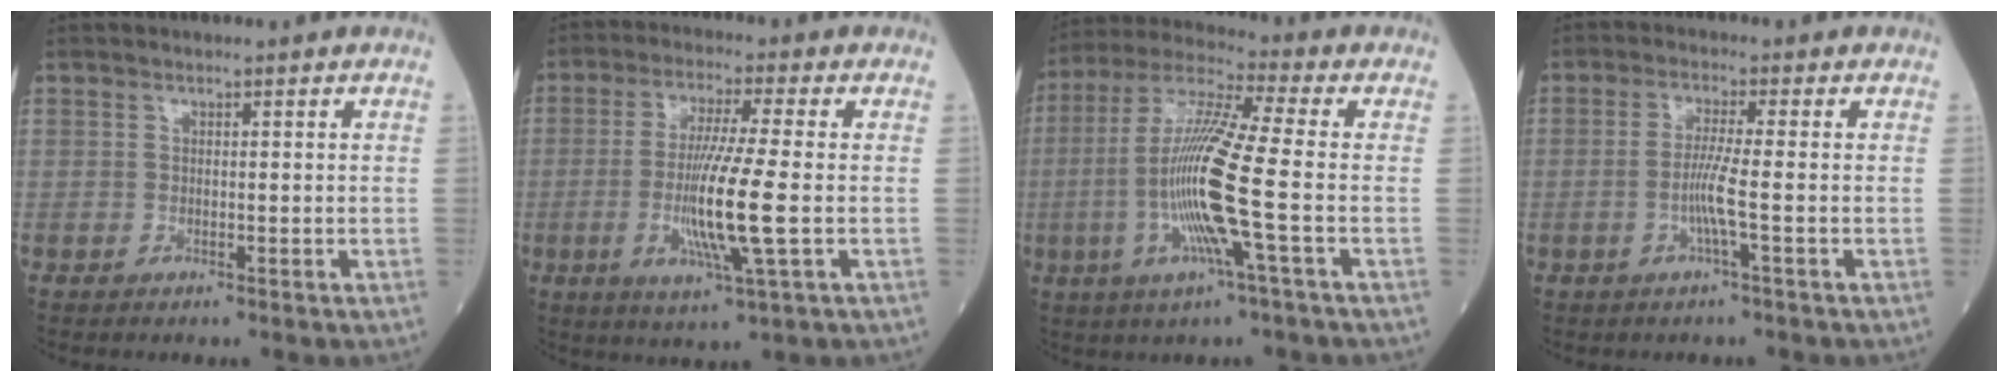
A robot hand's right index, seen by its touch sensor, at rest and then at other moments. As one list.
[{"total": 10.8, "force": [-1.7, -0.4, 10.6], "torque": [-0.211, -0.016, -0.037]}, {"total": 14.2, "force": [-2.9, -0.3, 13.9], "torque": [-0.286, -0.005, -0.067]}, {"total": 4.1, "force": [-1.1, -0.7, 3.9], "torque": [-0.080, -0.003, -0.025]}]